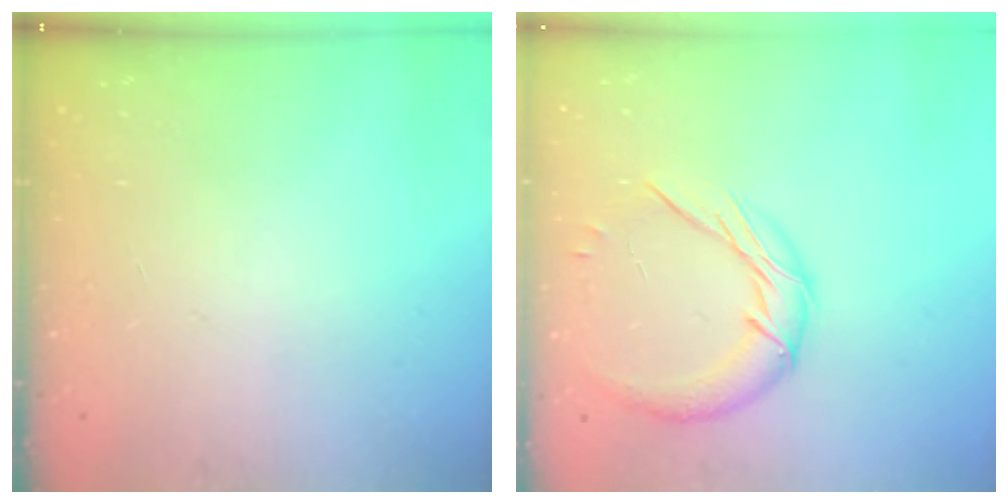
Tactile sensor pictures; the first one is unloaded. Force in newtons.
{"total": 11.5, "press": 11.5, "slide": 0.8}